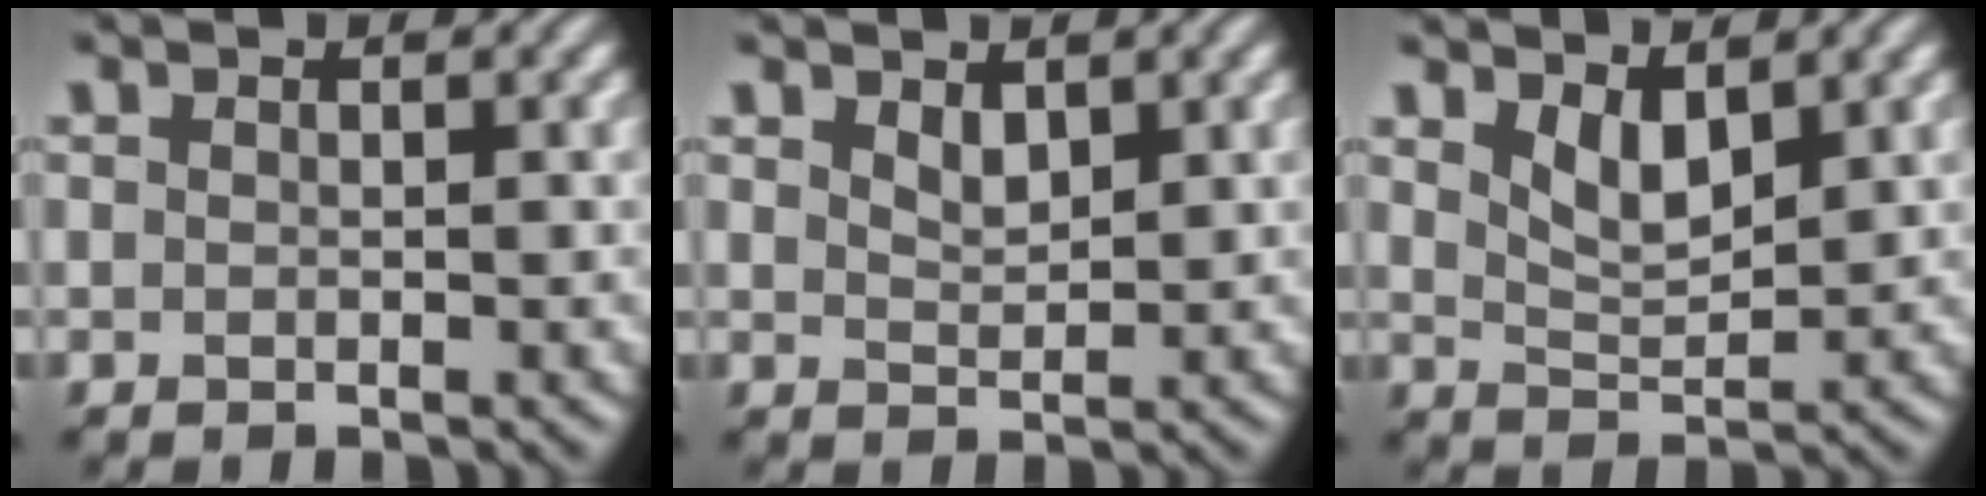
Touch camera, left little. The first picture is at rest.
{"total": 1.6, "force": [1.1, 0.7, 0.9], "torque": [-0.019, -0.003, 0.025]}
{"total": 2.8, "force": [1.7, 1.1, 1.9], "torque": [-0.041, -0.010, 0.036]}